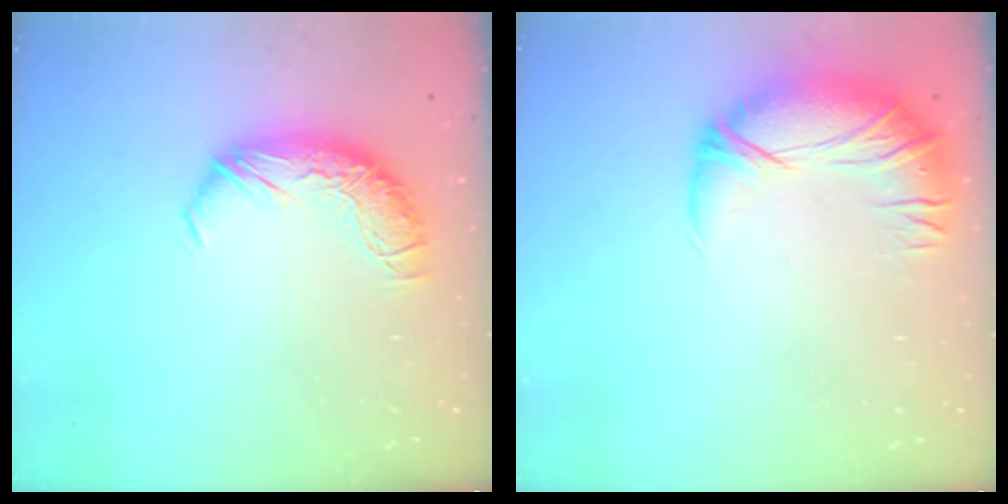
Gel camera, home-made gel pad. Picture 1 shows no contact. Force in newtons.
{"total": 2.9, "press": 0.1, "slide": 2.9}